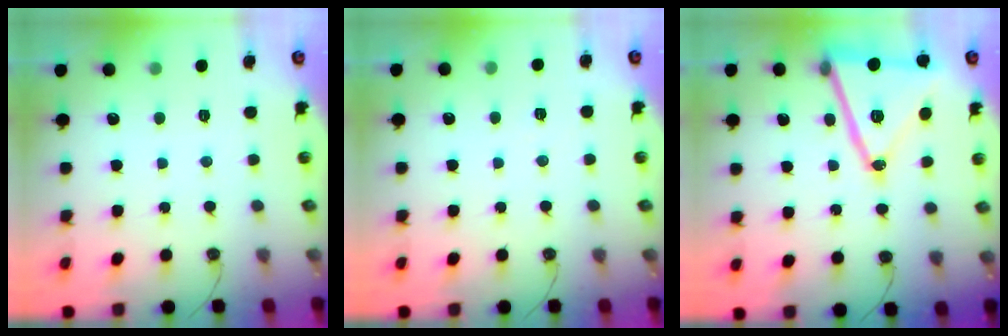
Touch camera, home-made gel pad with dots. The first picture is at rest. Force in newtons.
{"total": 4.2, "press": 2.5, "slide": 3.4}
{"total": 21.7, "press": 21.5, "slide": 3.3}